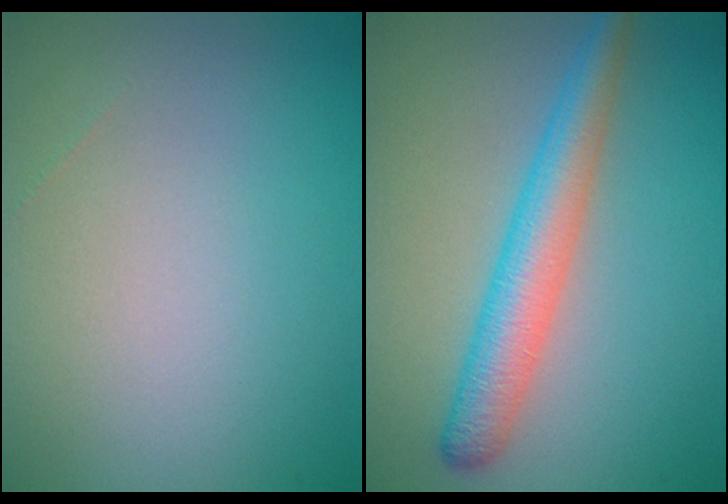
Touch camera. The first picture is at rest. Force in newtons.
{"total": 4.5, "press": 4.5, "slide": 0.1}